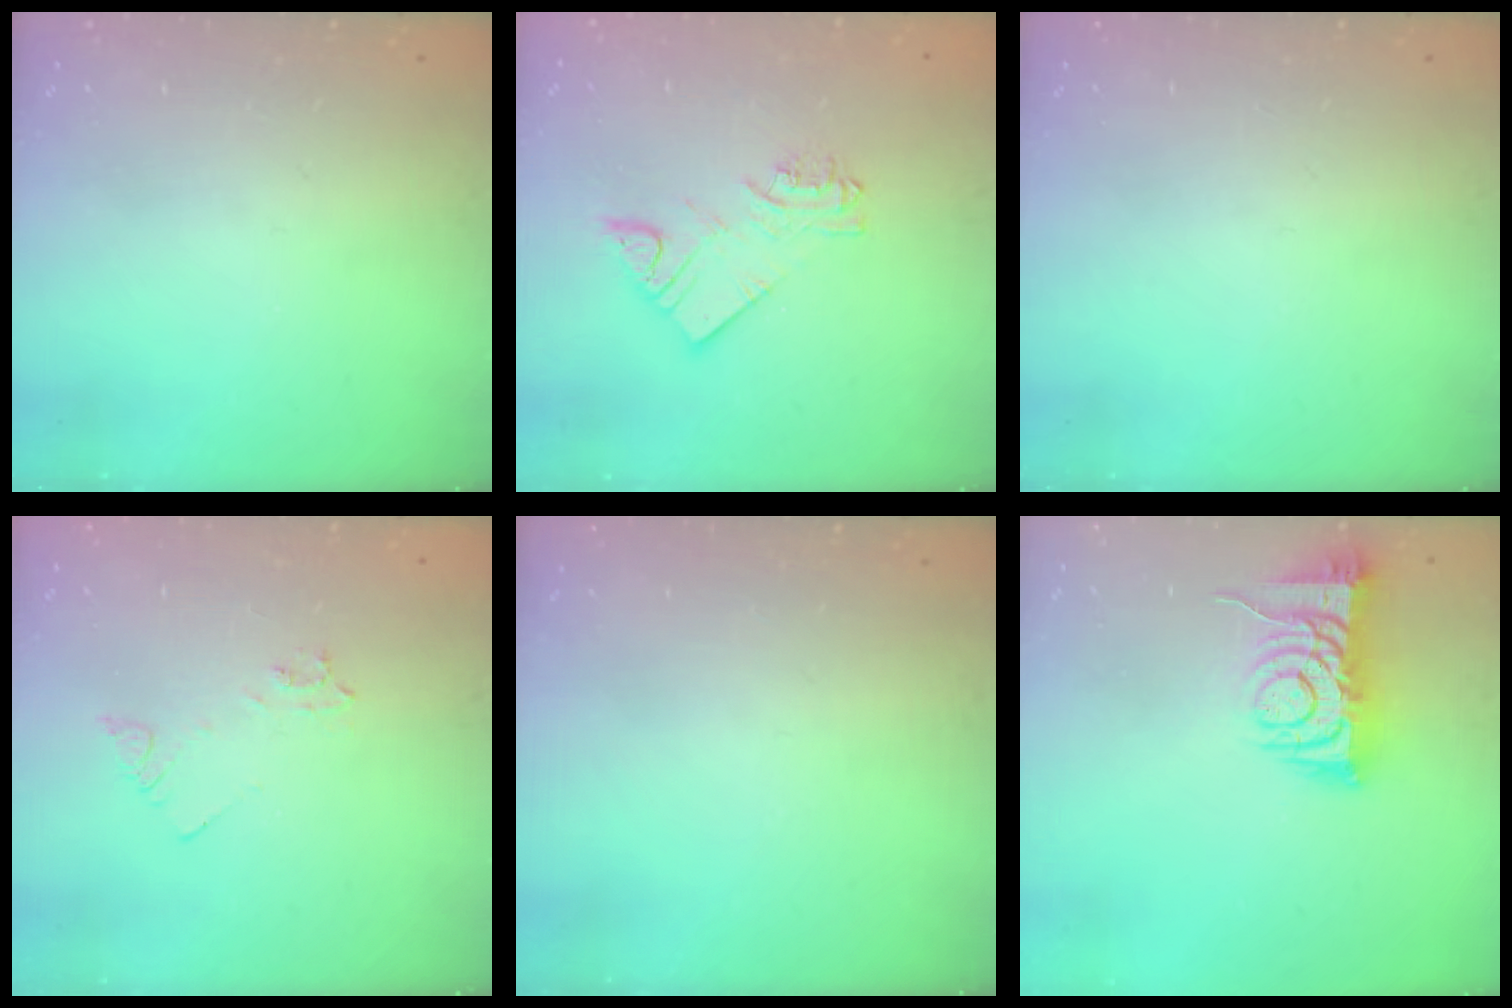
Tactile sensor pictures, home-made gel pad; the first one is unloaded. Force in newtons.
{"total": 6.1, "press": 6.1, "slide": 0.3}
{"total": 0.0}
{"total": 3.3, "press": 3.2, "slide": 0.5}
{"total": 0.0}
{"total": 8.3, "press": 8.2, "slide": 1.3}